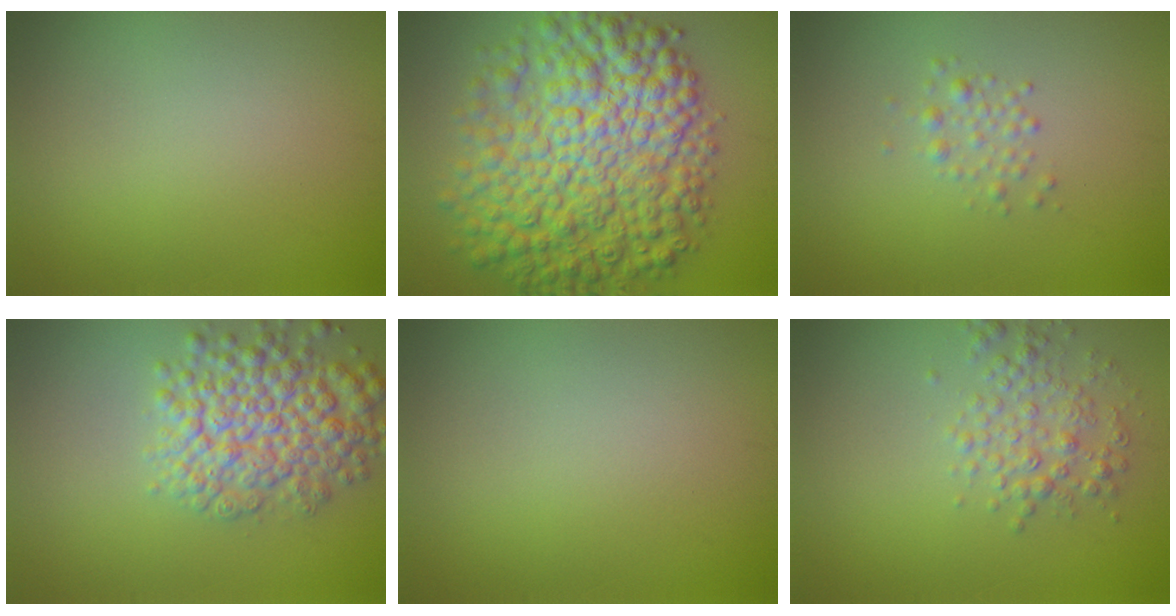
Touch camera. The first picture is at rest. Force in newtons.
{"total": 12.0, "press": 12.0, "slide": 0.1}
{"total": 1.3, "press": 1.3, "slide": 0.0}
{"total": 6.5, "press": 6.5, "slide": 0.2}
{"total": 0.0}
{"total": 2.8, "press": 2.8, "slide": 0.0}